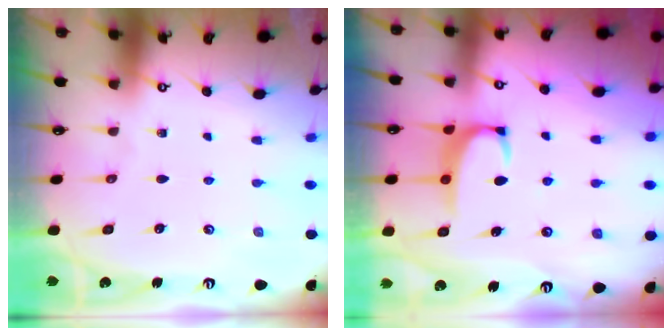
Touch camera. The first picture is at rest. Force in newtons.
{"total": 2.3, "press": 2.3, "slide": 0.6}